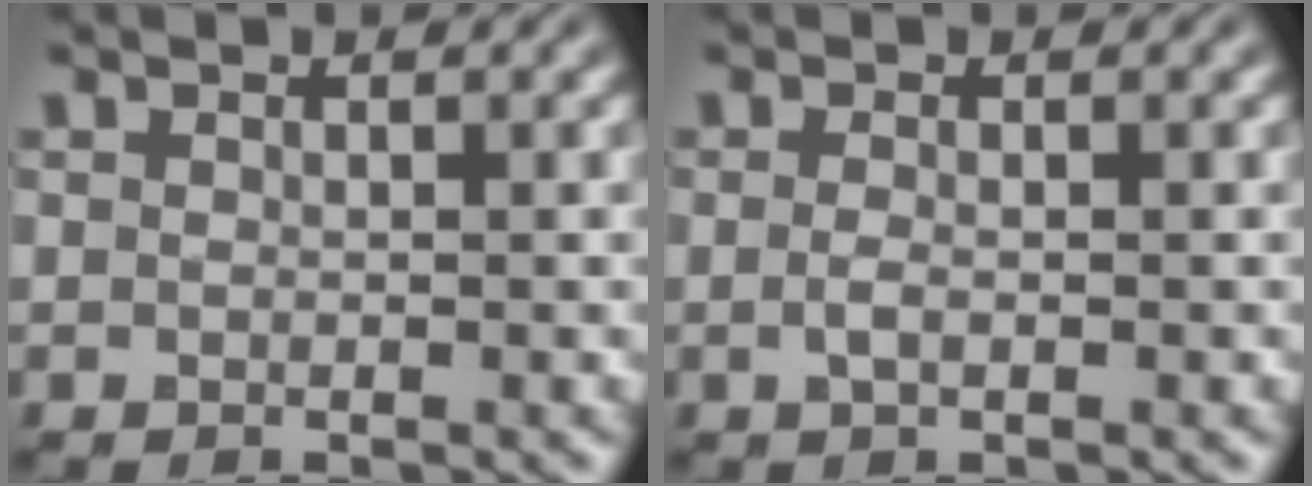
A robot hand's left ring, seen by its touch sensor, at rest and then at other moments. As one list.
[{"total": 1.0, "force": [-0.2, 0.4, 0.9], "torque": [-0.022, -0.003, -0.006]}]